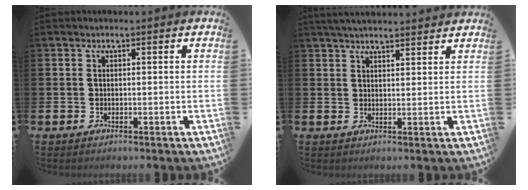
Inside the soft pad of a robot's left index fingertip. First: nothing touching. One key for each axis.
{"total": 3.5, "fx": 3.4, "fy": 0.4, "fz": 0.6, "tx": -0.015, "ty": -0.011, "tz": 0.063}